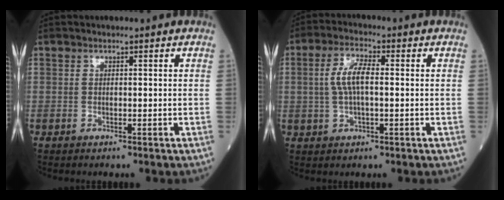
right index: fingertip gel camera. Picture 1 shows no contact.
{"total": 5.9, "force": [0.4, 1.8, 5.6], "torque": [-0.122, 0.011, 0.008]}